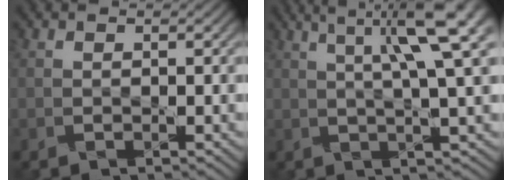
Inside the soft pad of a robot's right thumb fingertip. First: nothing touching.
{"total": 8.5, "force": [3.6, 1.0, 7.7], "torque": [-0.114, 0.022, 0.054]}